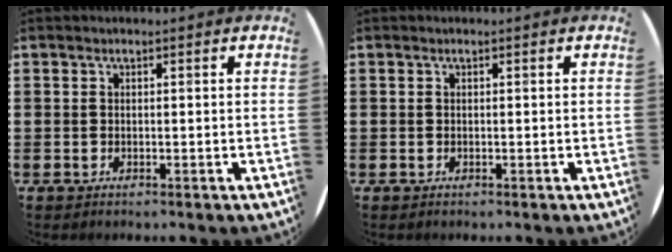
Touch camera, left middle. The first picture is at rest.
{"total": 0.0}